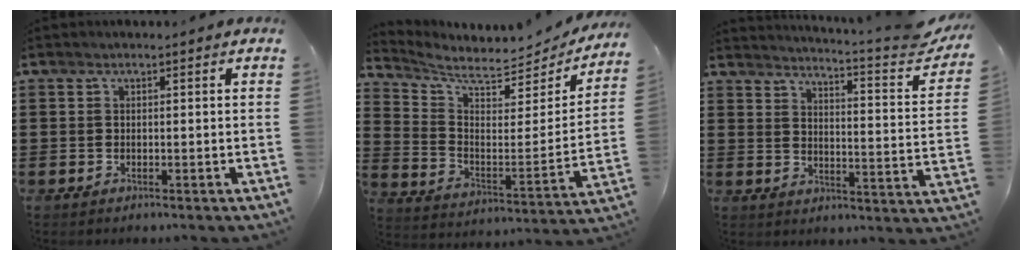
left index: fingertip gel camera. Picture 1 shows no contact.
{"total": 6.1, "force": [5.5, 0.7, 2.4], "torque": [-0.073, -0.050, 0.091]}
{"total": 4.0, "force": [3.3, -0.3, 2.3], "torque": [-0.045, -0.040, 0.043]}